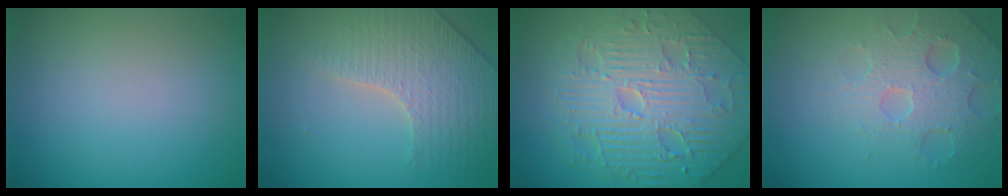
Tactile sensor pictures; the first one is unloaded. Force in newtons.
{"total": 3.9, "press": 3.5, "slide": 1.7}
{"total": 8.9, "press": 6.8, "slide": 5.7}
{"total": 4.3, "press": 4.0, "slide": 1.6}